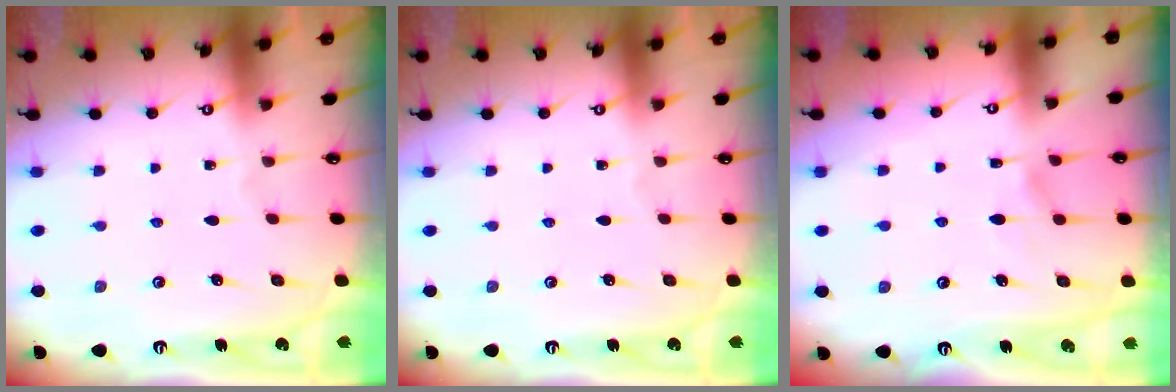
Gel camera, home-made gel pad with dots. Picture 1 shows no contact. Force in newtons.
{"total": 0.0}
{"total": 5.4, "press": 5.4, "slide": 0.5}